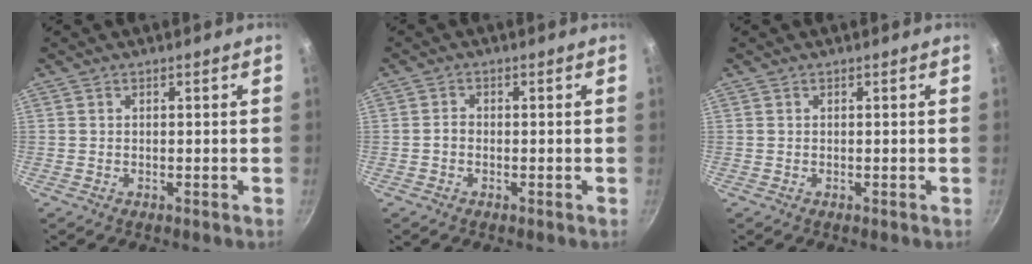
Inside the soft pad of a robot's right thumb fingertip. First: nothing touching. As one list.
[{"total": 1.4, "force": [-0.4, 1.0, 0.8], "torque": [-0.011, 0.010, -0.009]}, {"total": 0.0}]